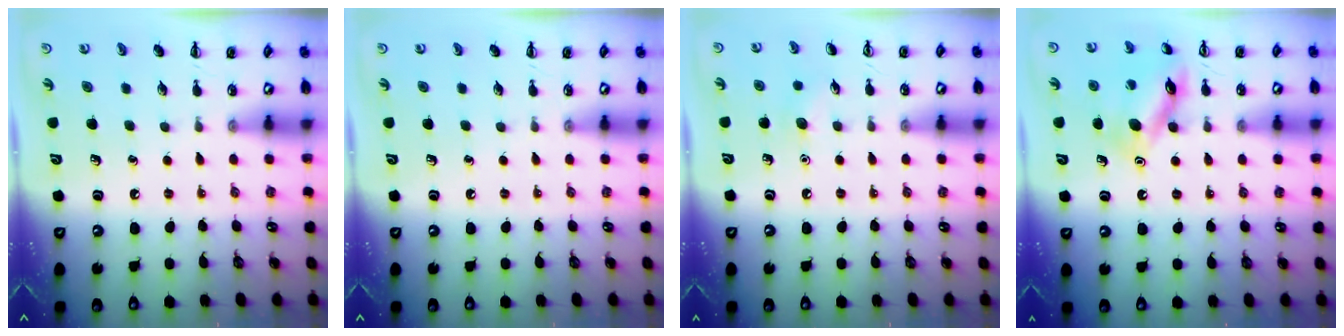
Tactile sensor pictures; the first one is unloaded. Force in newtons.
{"total": 0.0}
{"total": 5.1, "press": 4.9, "slide": 1.4}
{"total": 13.2, "press": 13.2, "slide": 1.3}